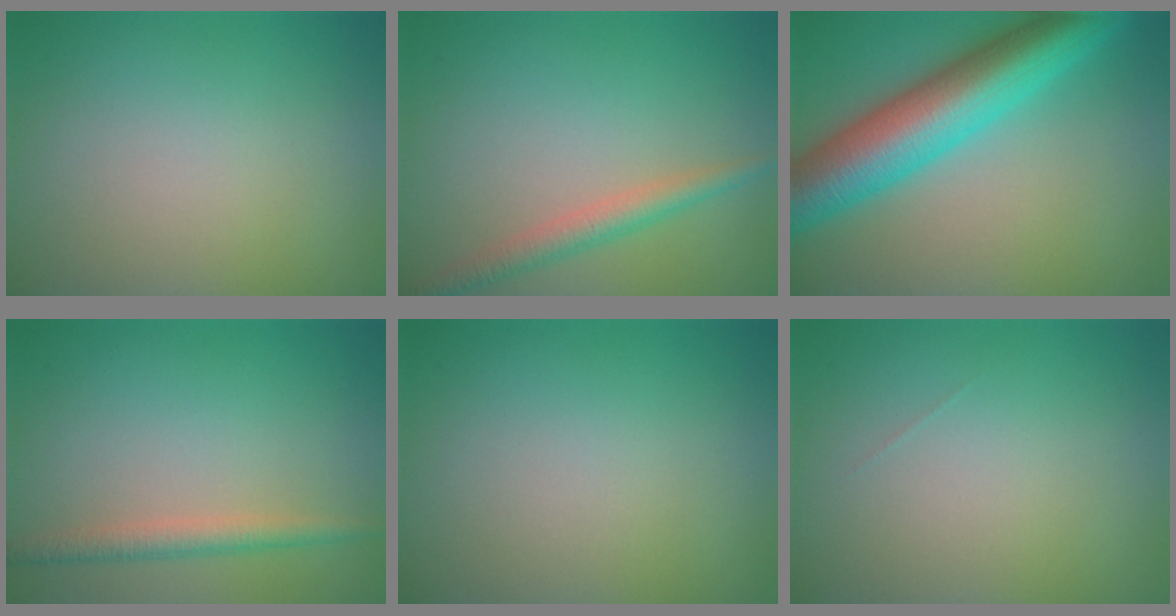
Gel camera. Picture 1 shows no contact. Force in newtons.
{"total": 2.5, "press": 2.5, "slide": 0.1}
{"total": 10.6, "press": 10.6, "slide": 0.3}
{"total": 2.2, "press": 2.2, "slide": 0.0}
{"total": 0.0}
{"total": 0.0}